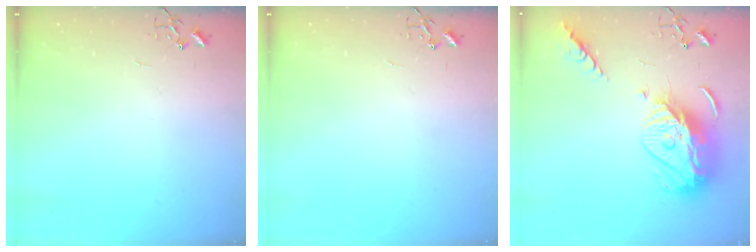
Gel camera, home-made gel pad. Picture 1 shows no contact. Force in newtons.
{"total": 0.0}
{"total": 17.5, "press": 17.4, "slide": 1.6}